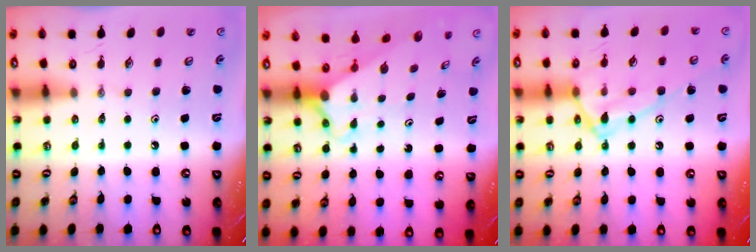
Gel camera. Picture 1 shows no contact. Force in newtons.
{"total": 2.6, "press": 2.6, "slide": 0.2}
{"total": 15.1, "press": 15.0, "slide": 1.1}